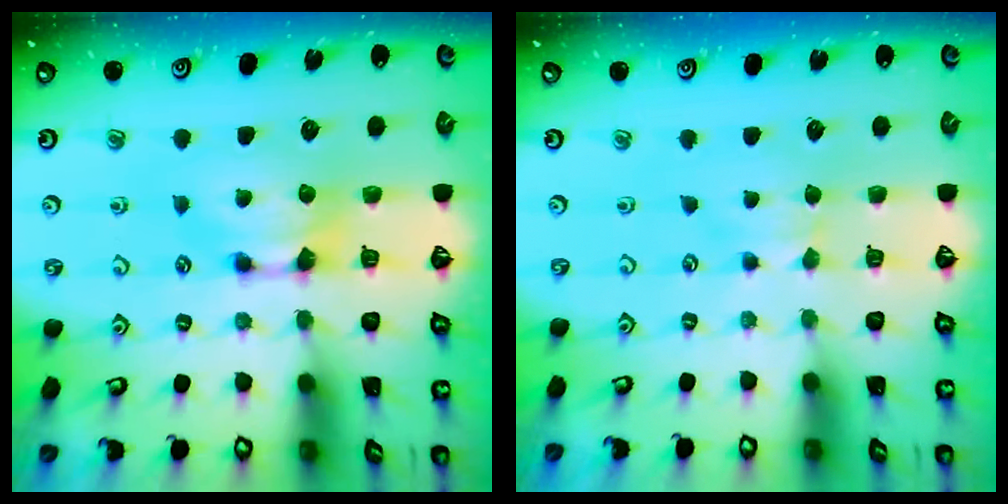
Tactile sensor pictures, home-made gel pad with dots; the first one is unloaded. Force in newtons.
{"total": 2.4, "press": 2.3, "slide": 0.4}